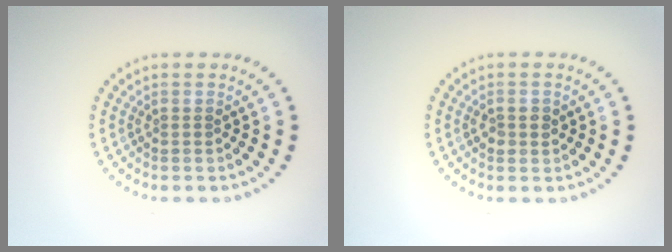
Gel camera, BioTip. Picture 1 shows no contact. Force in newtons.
{"total": 1.4, "press": 1.4, "slide": 0.2}